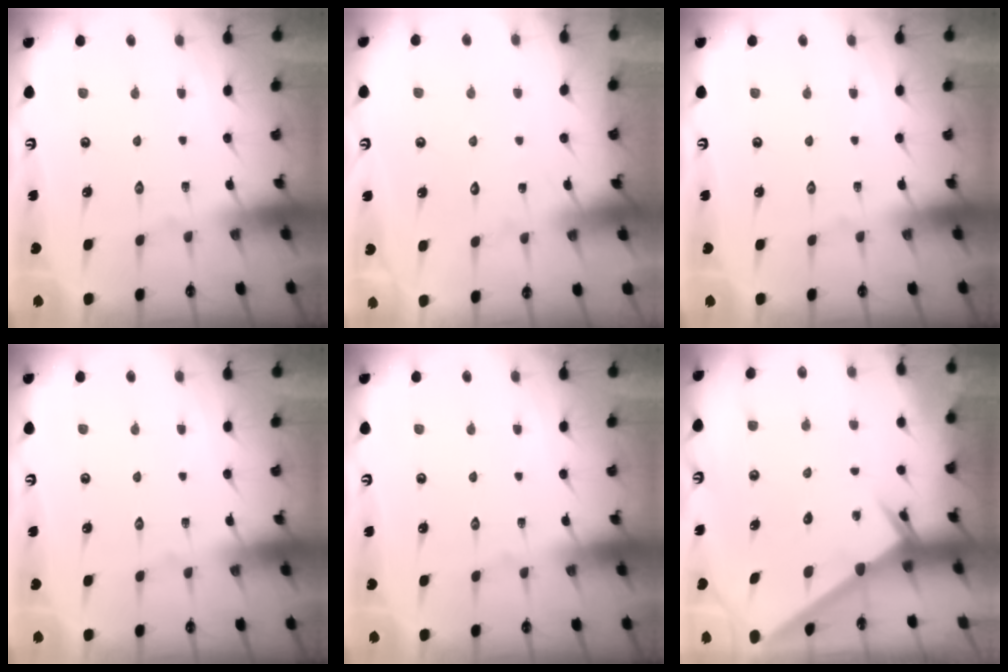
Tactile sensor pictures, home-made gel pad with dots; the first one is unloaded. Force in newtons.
{"total": 6.1, "press": 6.1, "slide": 0.6}
{"total": 0.0}
{"total": 0.0}
{"total": 0.0}
{"total": 2.6, "press": 2.6, "slide": 0.2}